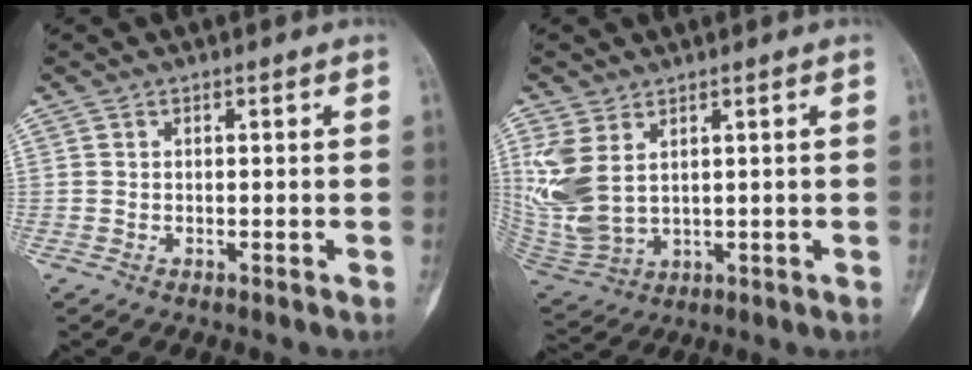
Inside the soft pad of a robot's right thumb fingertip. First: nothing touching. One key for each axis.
{"total": 10.7, "fx": 3.3, "fy": 6.5, "fz": 7.9, "tx": -0.184, "ty": -0.013, "tz": 0.087}